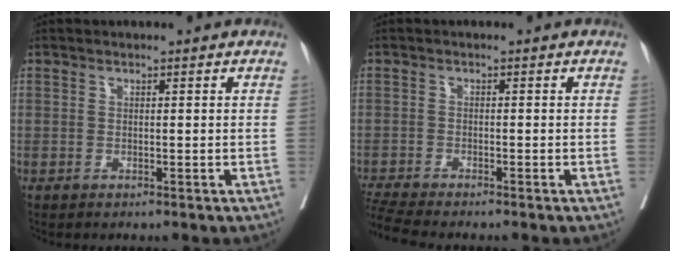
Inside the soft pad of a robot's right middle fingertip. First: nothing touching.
{"total": 4.8, "force": [-4.5, -0.7, 1.5], "torque": [-0.032, -0.018, -0.082]}